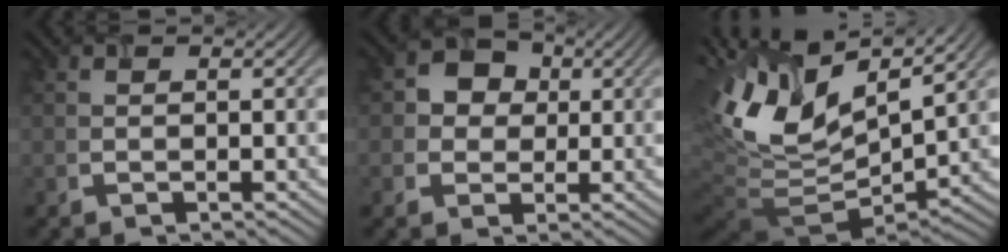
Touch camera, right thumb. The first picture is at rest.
{"total": 3.7, "force": [0.4, 3.5, 1.0], "torque": [-0.015, 0.005, 0.001]}
{"total": 13.8, "force": [3.9, 7.1, 11.2], "torque": [-0.242, -0.001, 0.082]}